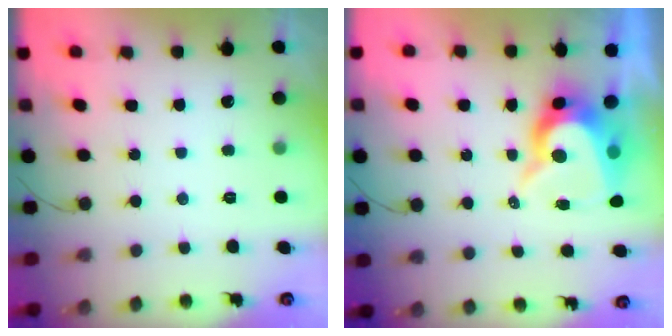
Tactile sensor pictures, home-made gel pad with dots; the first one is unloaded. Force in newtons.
{"total": 10.2, "press": 10.2, "slide": 0.7}